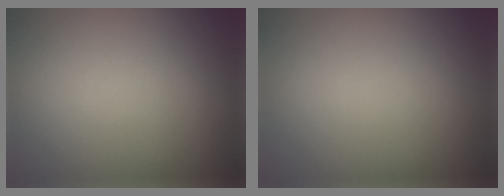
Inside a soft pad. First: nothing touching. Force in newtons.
{"total": 0.0}